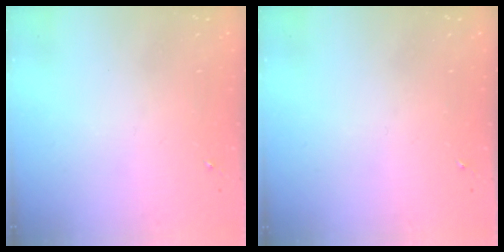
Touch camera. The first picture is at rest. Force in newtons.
{"total": 0.0}